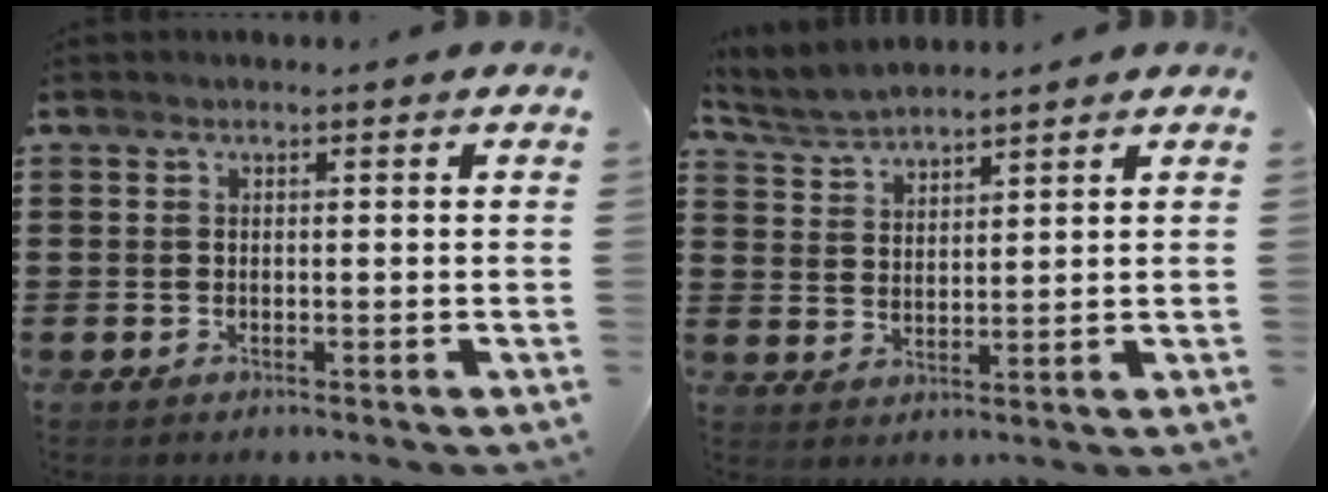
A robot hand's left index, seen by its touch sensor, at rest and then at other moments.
{"total": 3.6, "force": [3.6, 0.3, 0.3], "torque": [-0.021, -0.010, 0.066]}